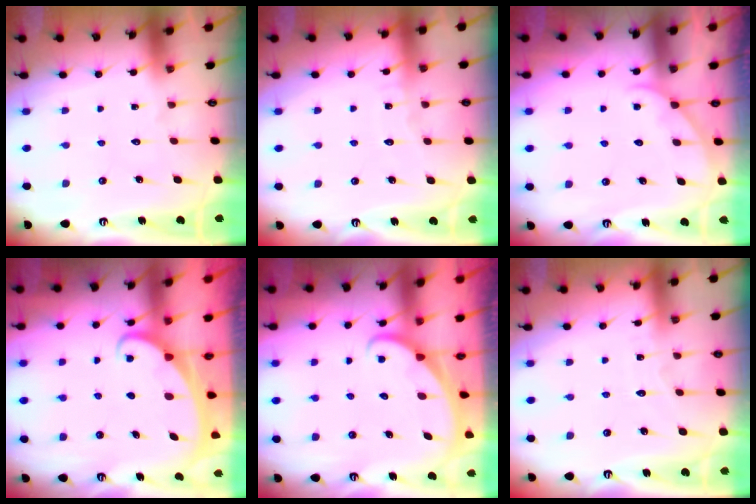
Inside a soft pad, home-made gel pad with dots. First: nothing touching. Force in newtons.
{"total": 3.2, "press": 3.2, "slide": 0.4}
{"total": 2.9, "press": 2.9, "slide": 0.3}
{"total": 1.9, "press": 1.9, "slide": 0.1}
{"total": 1.8, "press": 1.8, "slide": 0.1}
{"total": 3.4, "press": 3.4, "slide": 0.5}